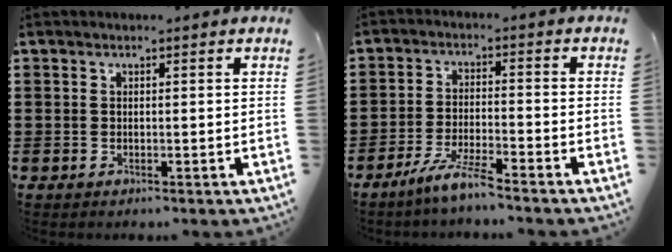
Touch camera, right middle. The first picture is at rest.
{"total": 5.5, "force": [-4.7, 0.1, 2.9], "torque": [-0.068, -0.012, -0.091]}